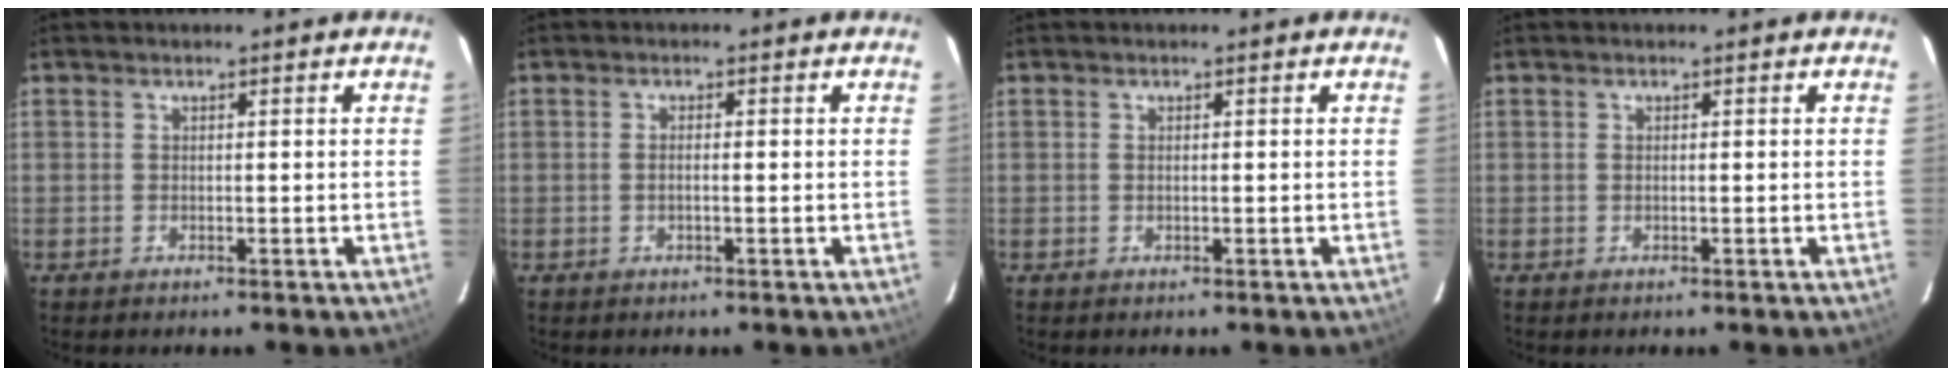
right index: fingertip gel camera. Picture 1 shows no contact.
{"total": 1.2, "force": [-0.2, 0.2, 1.2], "torque": [-0.024, 0.001, -0.006]}
{"total": 0.0}
{"total": 0.0}